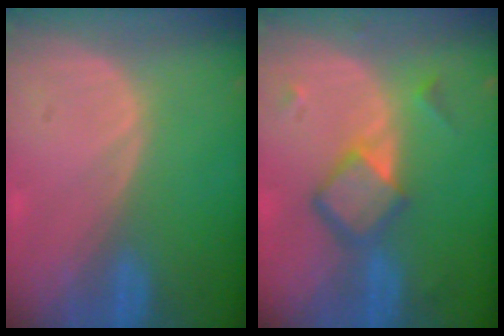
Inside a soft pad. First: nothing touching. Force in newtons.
{"total": 6.3, "press": 5.4, "slide": 3.4}